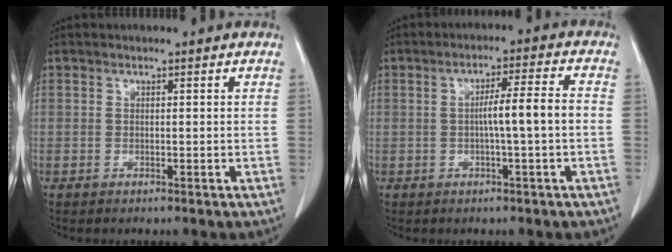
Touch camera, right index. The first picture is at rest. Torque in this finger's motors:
{"motor_torque": [0.75, -0.25, 0.39, 0.06]}